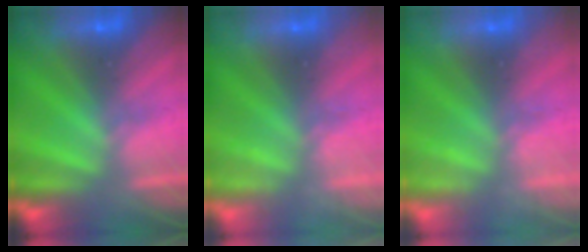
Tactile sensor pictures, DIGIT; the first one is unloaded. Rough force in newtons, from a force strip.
{"total": 2.2}
{"total": 2.2}